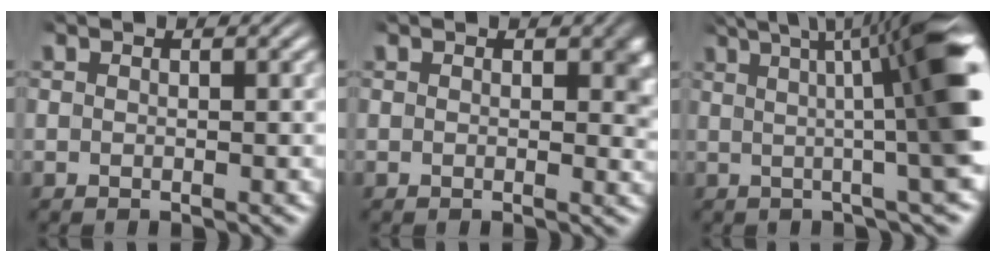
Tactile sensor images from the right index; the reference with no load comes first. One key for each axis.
{"total": 1.8, "fx": 0.3, "fy": 0.9, "fz": 1.5, "tx": -0.010, "ty": -0.007, "tz": 0.004}
{"total": 12.3, "fx": 3.6, "fy": 3.5, "fz": 11.2, "tx": -0.125, "ty": 0.024, "tz": 0.045}